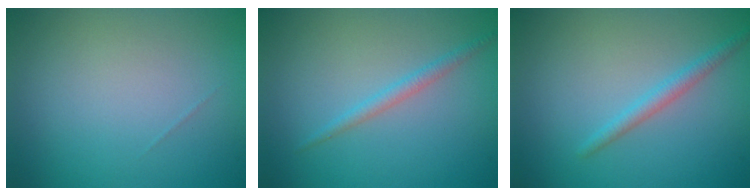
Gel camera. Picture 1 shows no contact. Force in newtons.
{"total": 1.4, "press": 1.4, "slide": 0.1}
{"total": 1.7, "press": 1.7, "slide": 0.1}